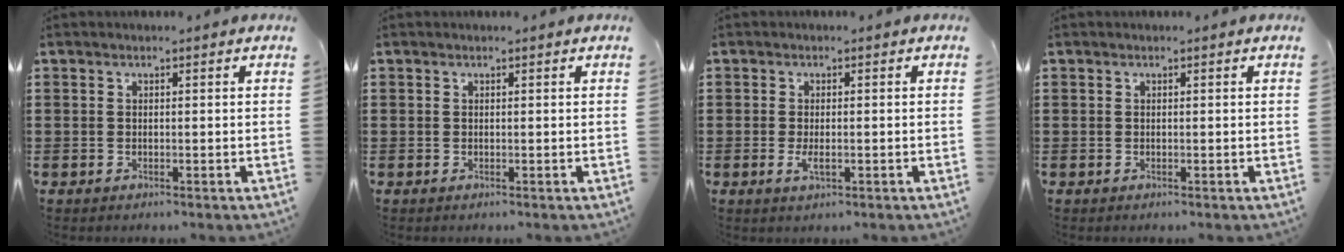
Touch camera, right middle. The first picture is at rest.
{"total": 0.0}
{"total": 2.1, "force": [-0.3, 0.8, 2.0], "torque": [-0.046, -0.005, -0.007]}
{"total": 0.0}